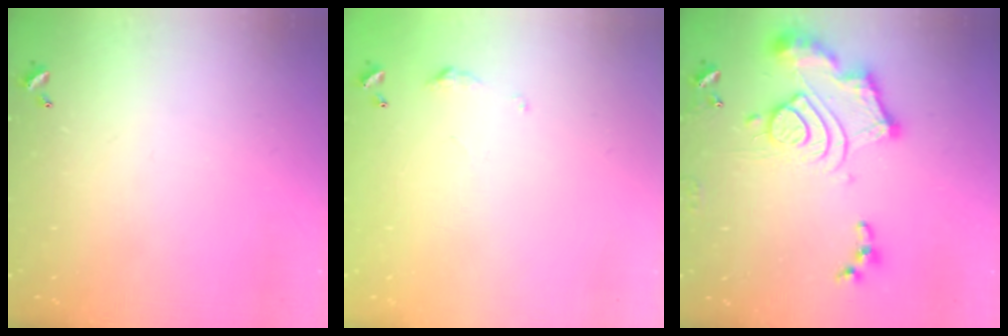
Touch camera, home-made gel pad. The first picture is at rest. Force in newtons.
{"total": 5.0, "press": 4.9, "slide": 0.8}
{"total": 16.2, "press": 16.1, "slide": 1.9}